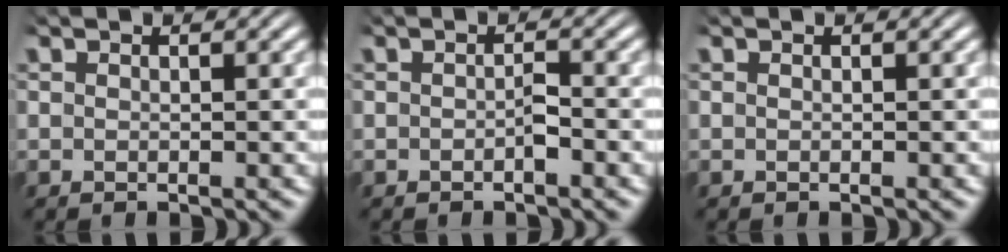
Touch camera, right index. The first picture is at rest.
{"total": 0.9, "force": [-0.7, -0.1, 0.6], "torque": [-0.009, -0.003, -0.009]}
{"total": 0.0}